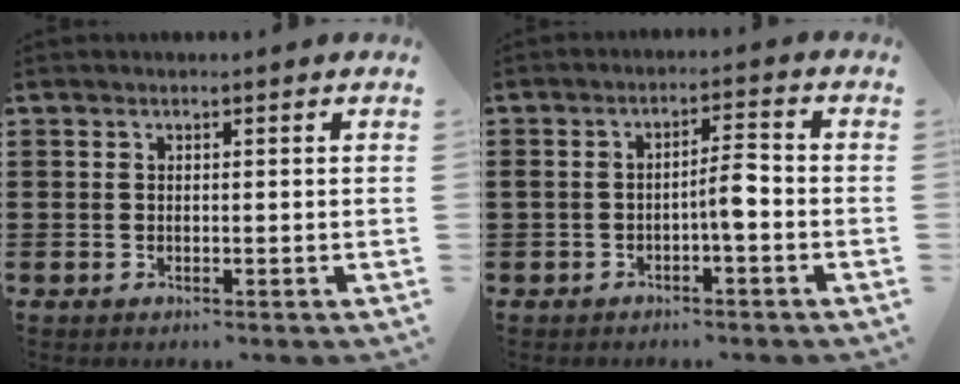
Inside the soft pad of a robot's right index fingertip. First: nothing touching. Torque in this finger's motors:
{"motor_torque": [1.34, 0.80, 0.38, 0.12]}